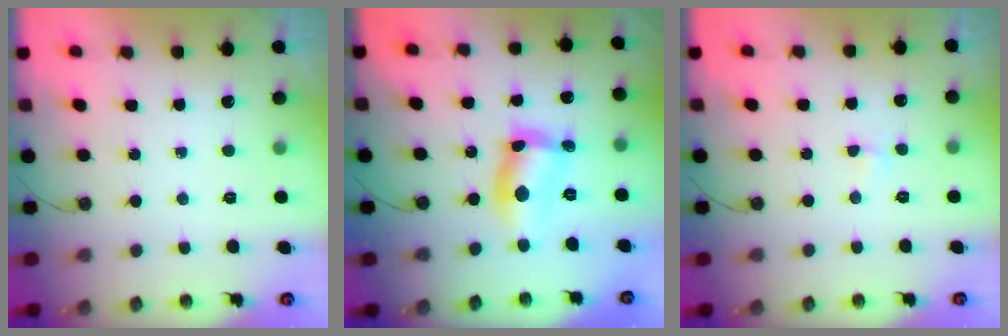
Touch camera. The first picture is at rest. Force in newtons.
{"total": 11.0, "press": 11.0, "slide": 0.6}
{"total": 2.8, "press": 2.7, "slide": 0.5}